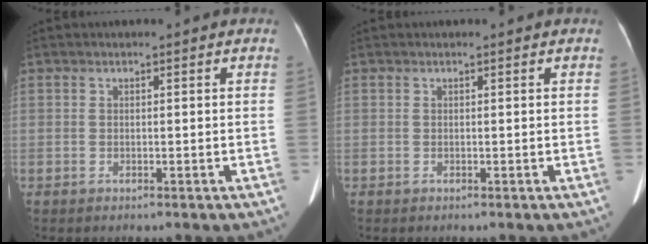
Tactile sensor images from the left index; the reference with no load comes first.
{"total": 0.0}